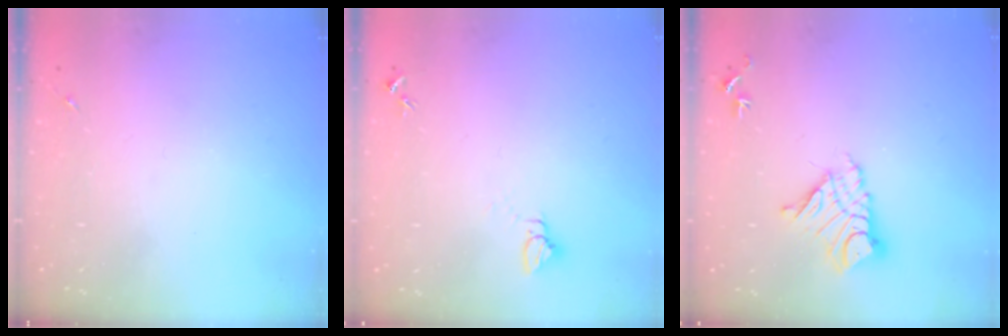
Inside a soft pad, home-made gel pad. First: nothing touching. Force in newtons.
{"total": 2.8, "press": 2.8, "slide": 0.1}
{"total": 11.9, "press": 11.9, "slide": 1.1}